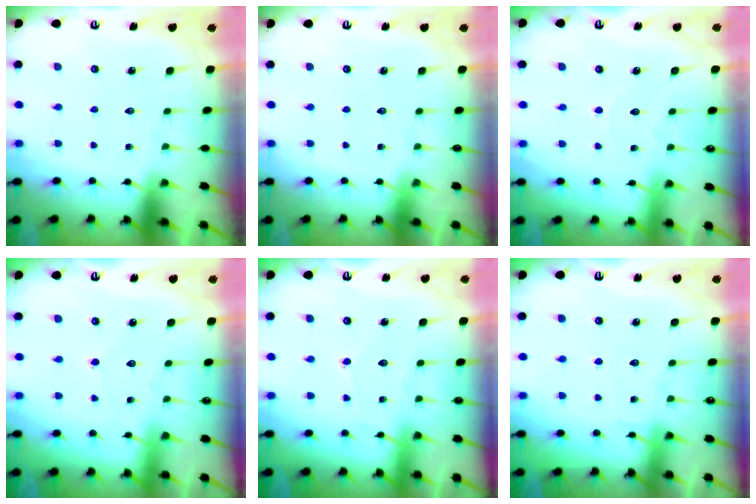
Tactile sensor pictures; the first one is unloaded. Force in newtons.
{"total": 0.0}
{"total": 4.2, "press": 4.2, "slide": 0.4}
{"total": 2.8, "press": 2.7, "slide": 0.4}
{"total": 3.3, "press": 3.3, "slide": 0.2}
{"total": 7.9, "press": 7.9, "slide": 0.9}